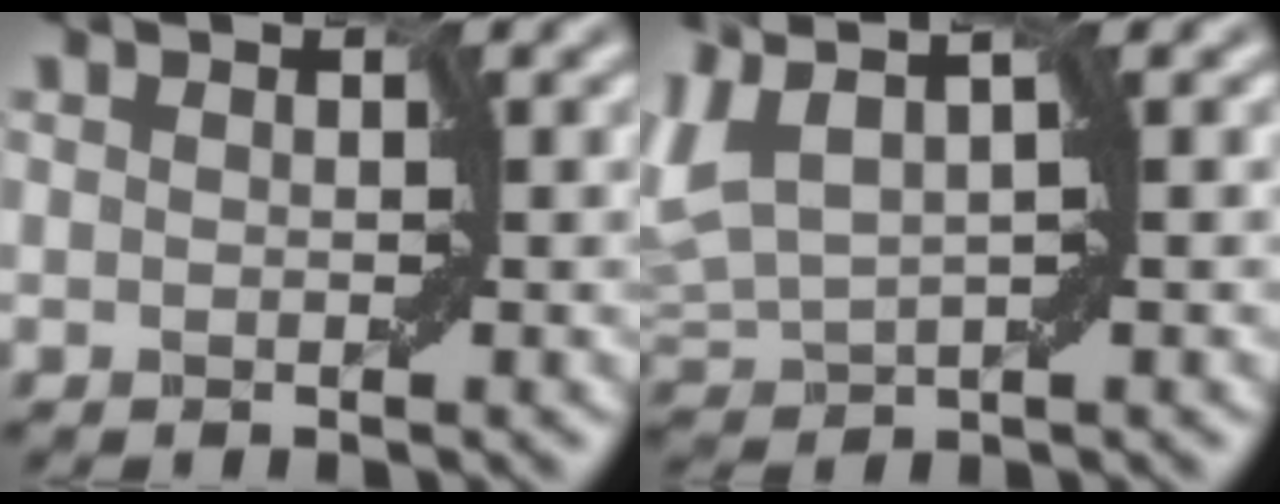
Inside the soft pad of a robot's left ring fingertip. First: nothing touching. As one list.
[{"total": 5.0, "force": [1.9, 2.1, 4.1], "torque": [-0.110, 0.017, 0.038]}]